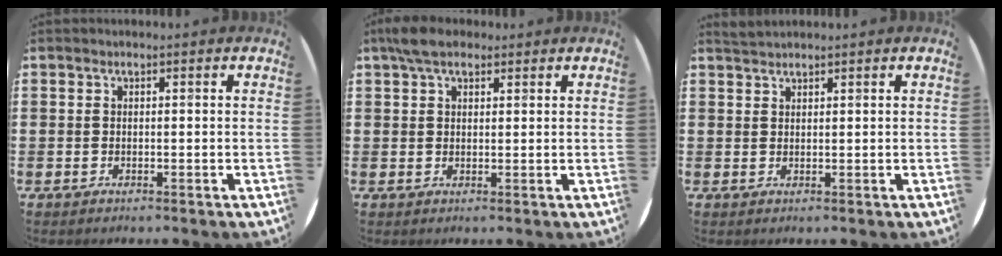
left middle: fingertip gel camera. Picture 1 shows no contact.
{"total": 4.0, "force": [2.9, 1.8, 2.1], "torque": [-0.048, 0.008, 0.053]}
{"total": 1.3, "force": [1.3, 0.0, 0.1], "torque": [-0.004, 0.001, 0.025]}